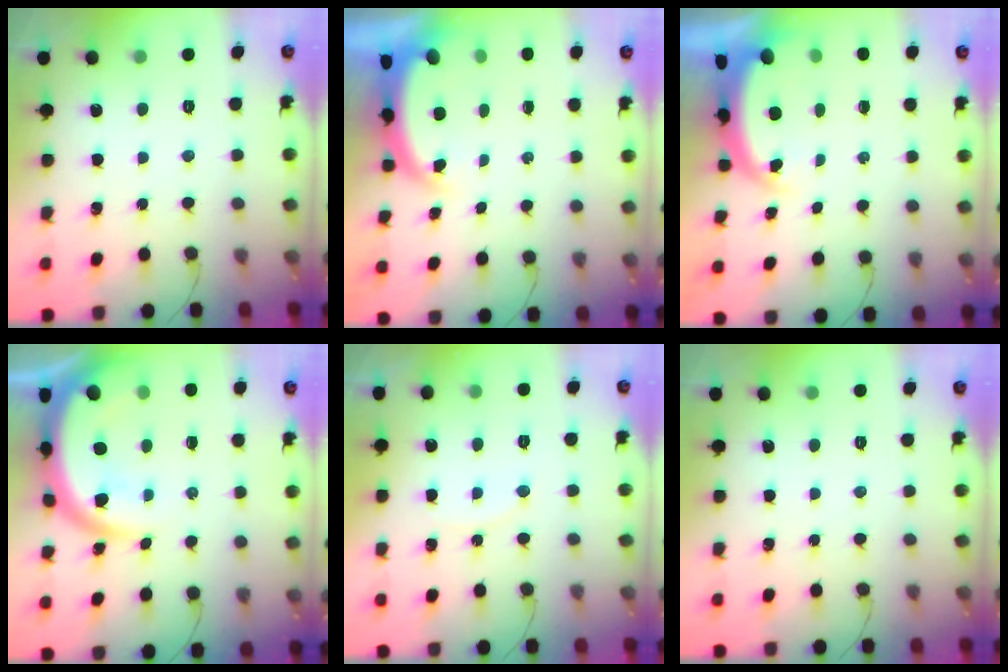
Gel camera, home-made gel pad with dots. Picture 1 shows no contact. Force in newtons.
{"total": 4.4, "press": 4.4, "slide": 0.3}
{"total": 4.7, "press": 4.6, "slide": 0.6}
{"total": 15.0, "press": 14.9, "slide": 1.6}
{"total": 4.1, "press": 4.0, "slide": 0.5}
{"total": 0.0}